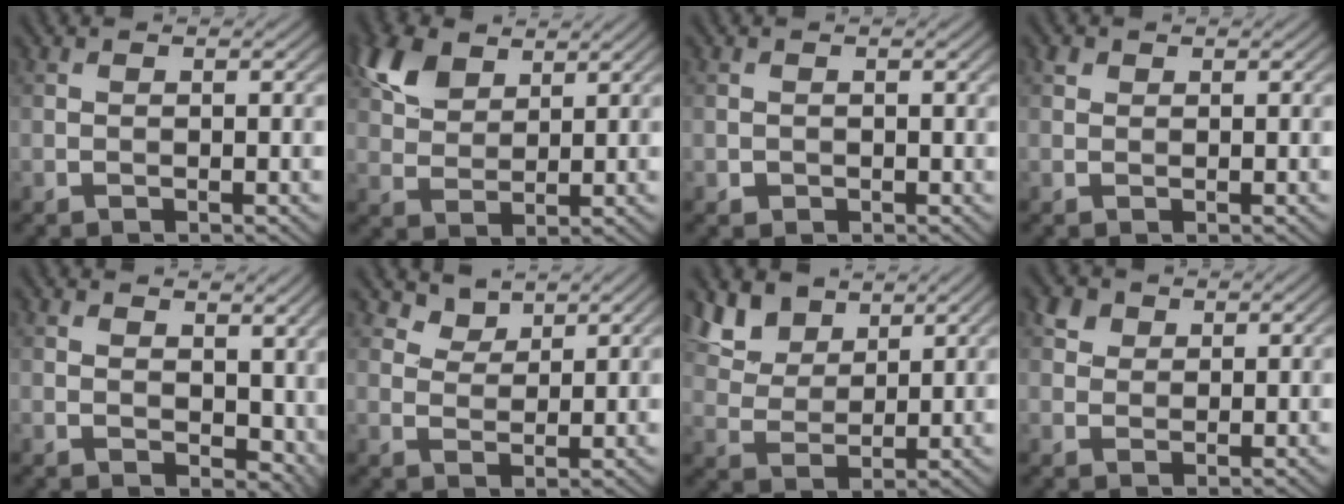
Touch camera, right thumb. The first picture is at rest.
{"total": 6.4, "force": [3.9, 3.7, 3.5], "torque": [-0.087, 0.008, 0.081]}
{"total": 0.9, "force": [-0.1, 0.9, 0.1], "torque": [-0.003, -0.007, -0.002]}
{"total": 0.8, "force": [0.4, 0.6, 0.2], "torque": [-0.004, 0.000, 0.007]}
{"total": 6.6, "force": [2.6, 4.1, 4.5], "torque": [-0.072, -0.009, 0.057]}
{"total": 2.9, "force": [2.5, 1.4, 0.7], "torque": [-0.018, -0.005, 0.052]}
{"total": 7.2, "force": [5.0, 3.9, 3.3], "torque": [-0.089, 0.000, 0.103]}
{"total": 2.6, "force": [1.5, 1.9, 0.9], "torque": [-0.023, 0.004, 0.029]}